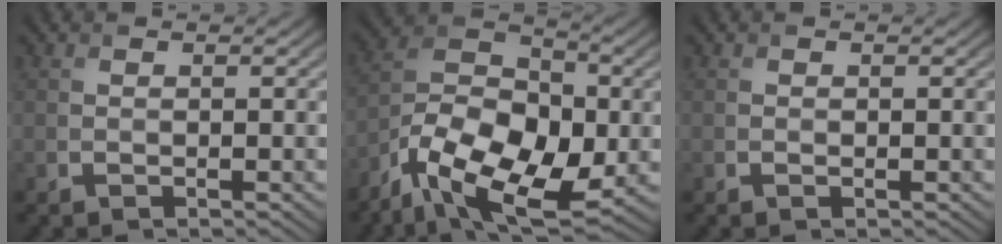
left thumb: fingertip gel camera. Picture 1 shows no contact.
{"total": 14.8, "force": [-7.2, 8.0, 10.2], "torque": [-0.205, -0.021, -0.146]}
{"total": 0.0}